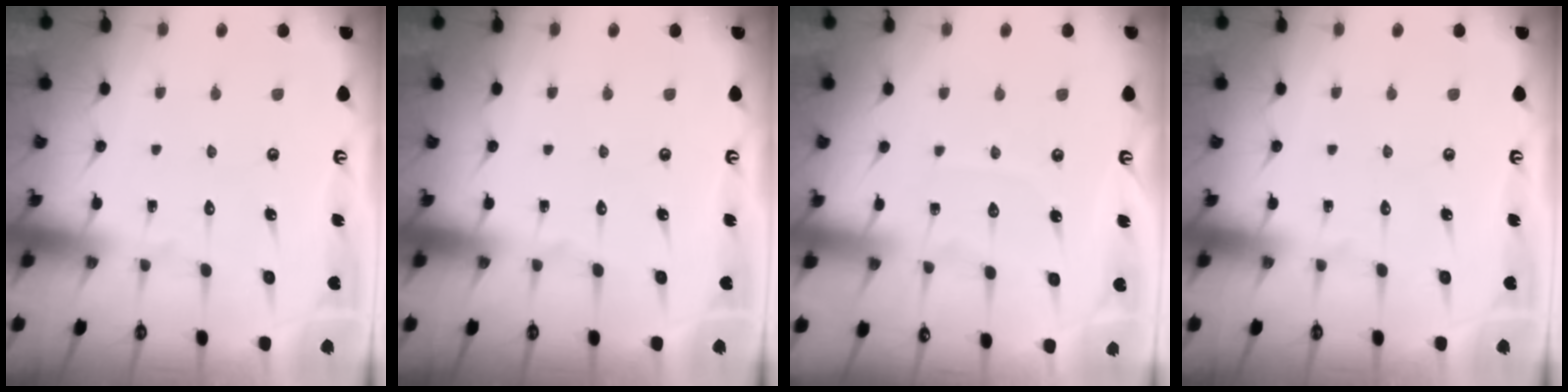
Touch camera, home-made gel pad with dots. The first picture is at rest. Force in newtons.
{"total": 0.0}
{"total": 2.1, "press": 2.1, "slide": 0.4}
{"total": 0.0}